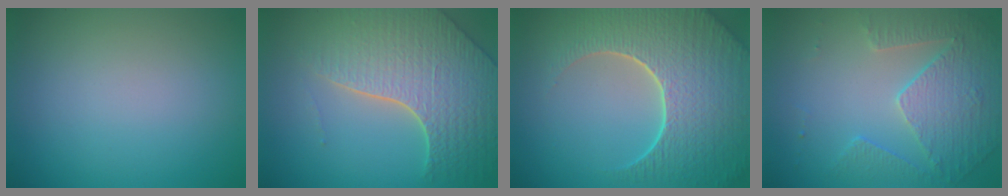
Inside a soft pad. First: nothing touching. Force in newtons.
{"total": 7.2, "press": 5.6, "slide": 4.5}
{"total": 9.1, "press": 6.5, "slide": 6.3}
{"total": 3.8, "press": 3.5, "slide": 1.6}